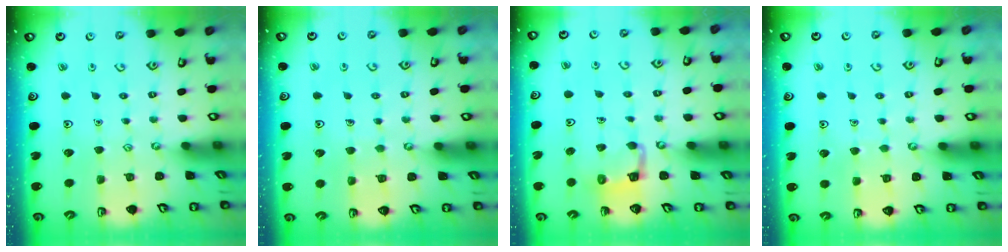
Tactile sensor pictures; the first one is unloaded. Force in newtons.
{"total": 3.2, "press": 3.2, "slide": 0.2}
{"total": 2.8, "press": 2.8, "slide": 0.2}
{"total": 3.2, "press": 3.2, "slide": 0.3}